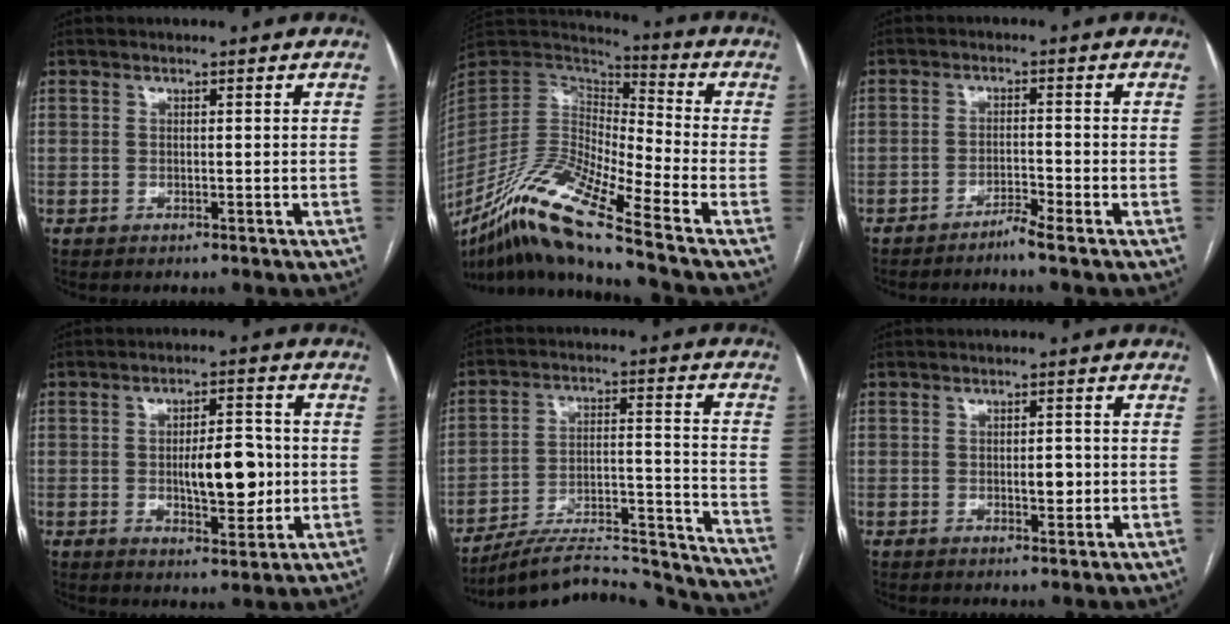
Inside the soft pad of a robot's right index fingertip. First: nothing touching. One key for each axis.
{"total": 18.4, "fx": -12.6, "fy": 0.8, "fz": 13.3, "tx": -0.271, "ty": -0.018, "tz": -0.235}
{"total": 2.7, "fx": -2.2, "fy": -0.7, "fz": 1.4, "tx": -0.024, "ty": -0.003, "tz": -0.045}
{"total": 8.9, "fx": -0.6, "fy": 3.3, "fz": 8.2, "tx": -0.126, "ty": 0.004, "tz": -0.003}
{"total": 23.2, "fx": -22.0, "fy": 2.7, "fz": 6.6, "tx": -0.056, "ty": 0.033, "tz": -0.314}
{"total": 2.5, "fx": -0.3, "fy": 1.0, "fz": 2.2, "tx": -0.033, "ty": 0.000, "tz": -0.001}